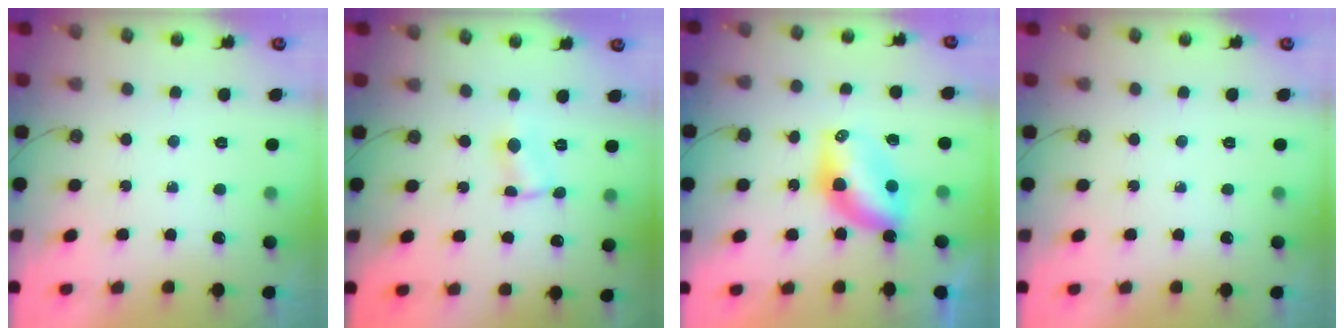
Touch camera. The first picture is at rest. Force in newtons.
{"total": 1.5, "press": 1.5, "slide": 0.2}
{"total": 7.7, "press": 7.6, "slide": 0.7}
{"total": 0.0}